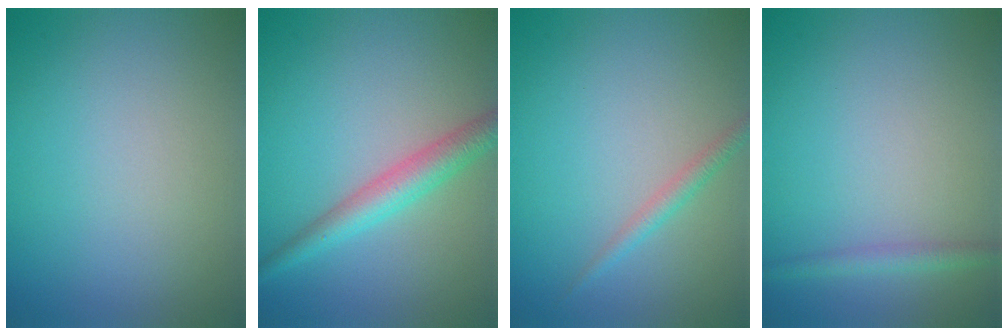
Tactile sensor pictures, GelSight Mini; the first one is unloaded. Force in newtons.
{"total": 3.4, "press": 3.4, "slide": 0.0}
{"total": 1.4, "press": 1.4, "slide": 0.1}
{"total": 1.5, "press": 1.5, "slide": 0.0}